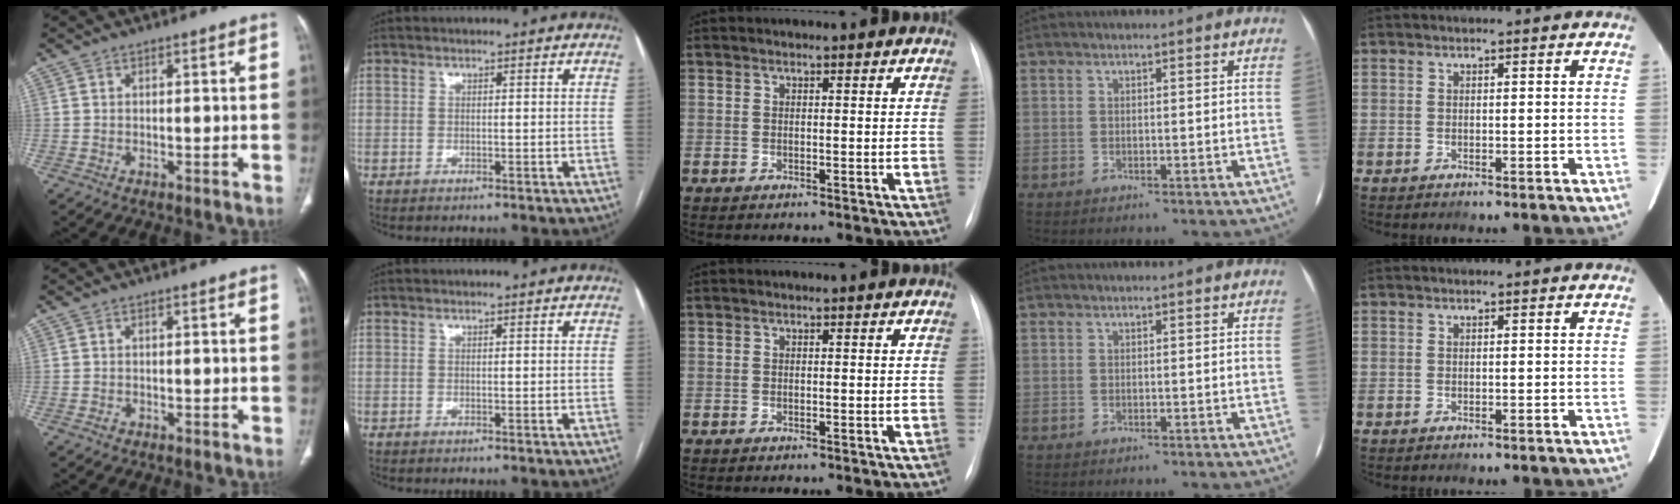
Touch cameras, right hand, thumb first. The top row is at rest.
{"thumb": {"total": 0.6, "force": [-0.3, 0.5, 0.3], "torque": [-0.003, 0.001, -0.005]}}